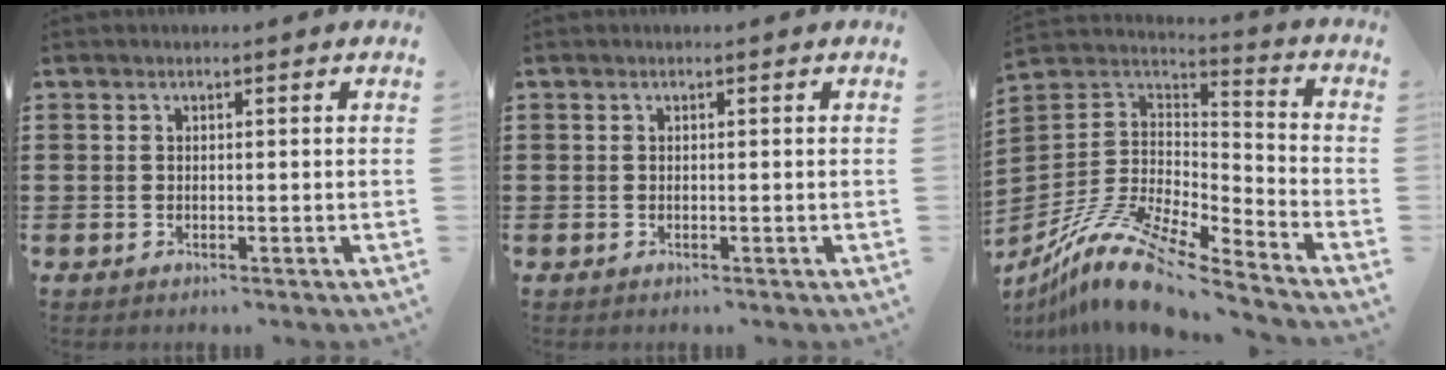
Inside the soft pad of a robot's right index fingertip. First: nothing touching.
{"total": 0.0}
{"total": 13.0, "force": [-10.1, 3.0, 7.7], "torque": [-0.171, 0.017, -0.198]}